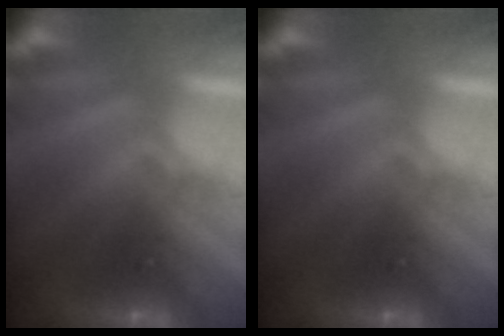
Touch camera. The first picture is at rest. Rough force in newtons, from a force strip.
{"total": 0.0}